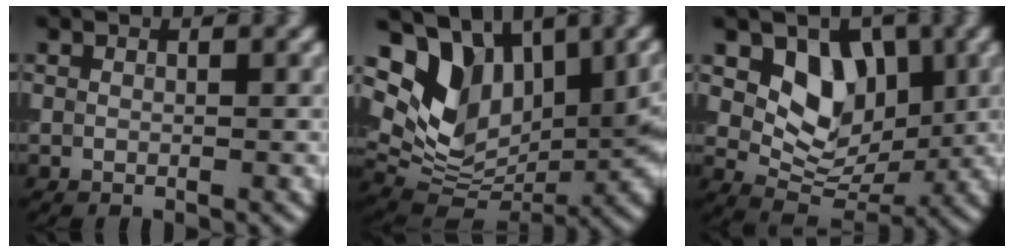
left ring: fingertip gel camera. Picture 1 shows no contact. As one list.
[{"total": 12.2, "force": [4.3, 7.8, 8.3], "torque": [-0.164, -0.002, 0.086]}, {"total": 5.6, "force": [1.7, 4.0, 3.5], "torque": [-0.048, -0.010, 0.027]}]